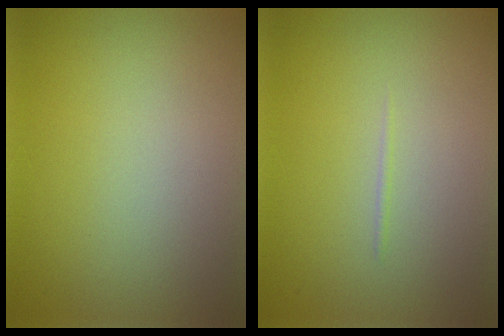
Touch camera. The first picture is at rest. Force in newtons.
{"total": 0.7, "press": 0.7, "slide": 0.2}